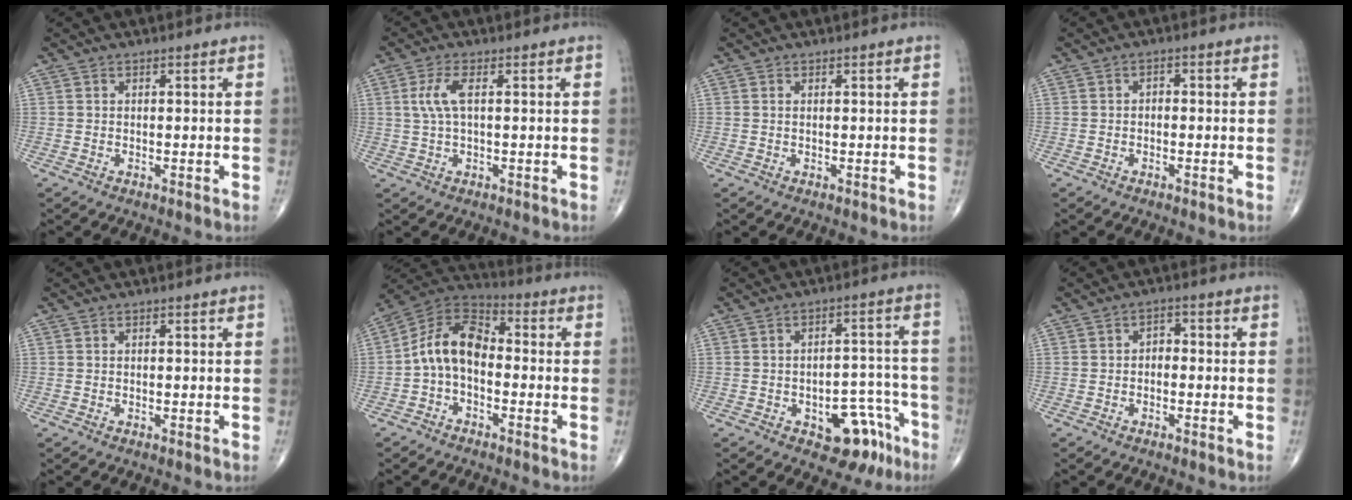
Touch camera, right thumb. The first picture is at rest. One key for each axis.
{"total": 4.5, "fx": 0.8, "fy": 1.5, "fz": 4.2, "tx": -0.110, "ty": 0.011, "tz": 0.017}
{"total": 0.0}
{"total": 1.2, "fx": -0.3, "fy": 0.9, "fz": 0.7, "tx": -0.001, "ty": 0.007, "tz": -0.011}
{"total": 0.0}
{"total": 10.4, "fx": -1.5, "fy": 6.6, "fz": 7.9, "tx": -0.132, "ty": 0.039, "tz": -0.044}
{"total": 10.8, "fx": -5.7, "fy": 6.0, "fz": 7.1, "tx": -0.048, "ty": 0.049, "tz": -0.068}
{"total": 2.2, "fx": -0.6, "fy": 1.6, "fz": 1.4, "tx": -0.007, "ty": 0.014, "tz": -0.021}